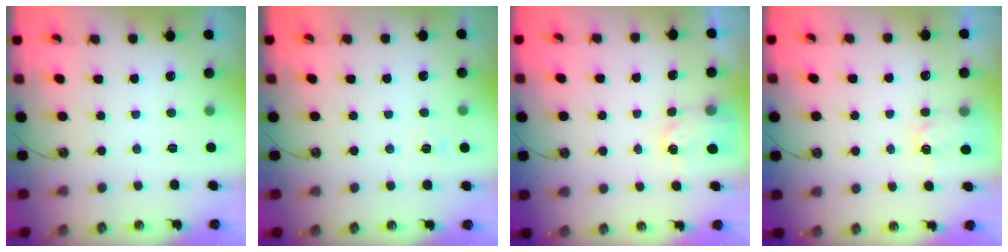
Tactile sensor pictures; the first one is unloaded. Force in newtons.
{"total": 3.3, "press": 3.3, "slide": 0.4}
{"total": 3.2, "press": 3.1, "slide": 0.5}
{"total": 4.8, "press": 4.7, "slide": 0.6}